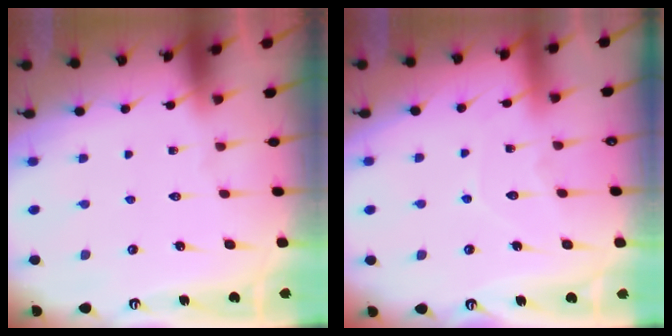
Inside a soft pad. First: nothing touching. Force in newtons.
{"total": 5.7, "press": 5.7, "slide": 0.6}